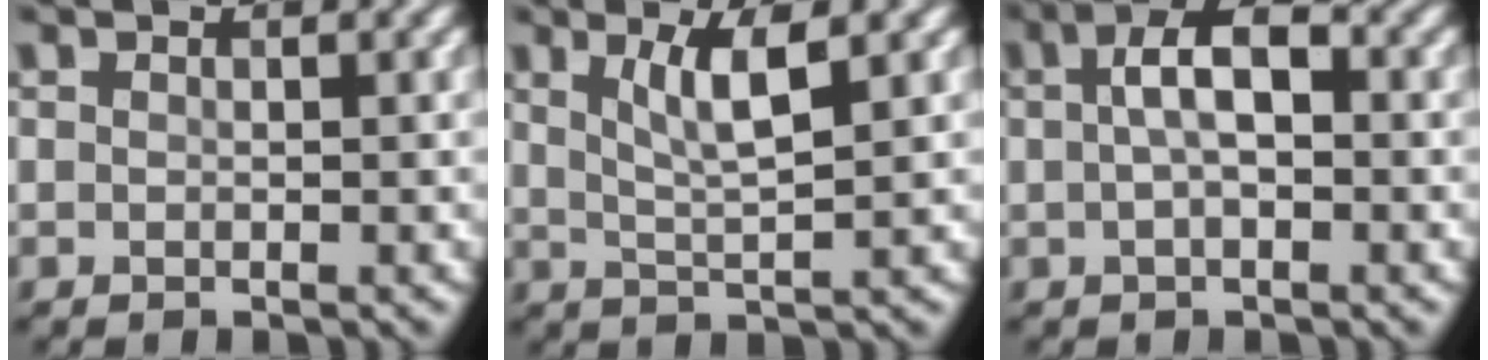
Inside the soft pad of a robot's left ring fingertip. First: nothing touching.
{"total": 3.7, "force": [1.6, 0.7, 3.3], "torque": [-0.059, -0.002, 0.032]}
{"total": 4.2, "force": [0.4, 1.7, 3.8], "torque": [-0.068, 0.009, 0.003]}